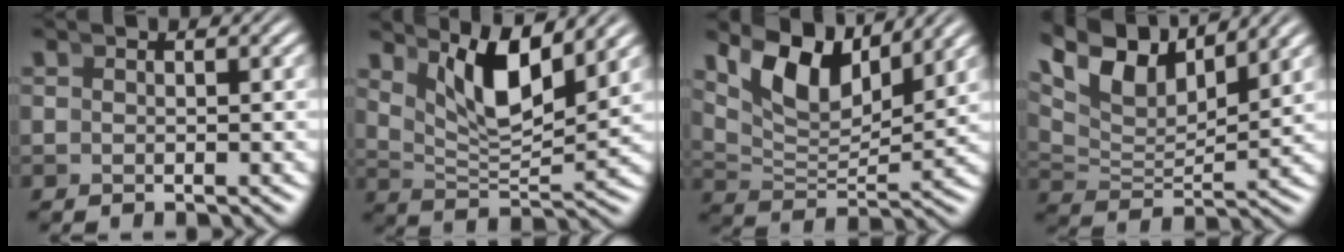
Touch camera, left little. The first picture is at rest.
{"total": 6.0, "force": [3.5, 1.6, 4.6], "torque": [-0.072, 0.002, 0.061]}
{"total": 8.1, "force": [4.3, 3.8, 5.7], "torque": [-0.098, 0.001, 0.078]}
{"total": 9.1, "force": [4.8, 4.8, 6.1], "torque": [-0.124, 0.004, 0.084]}